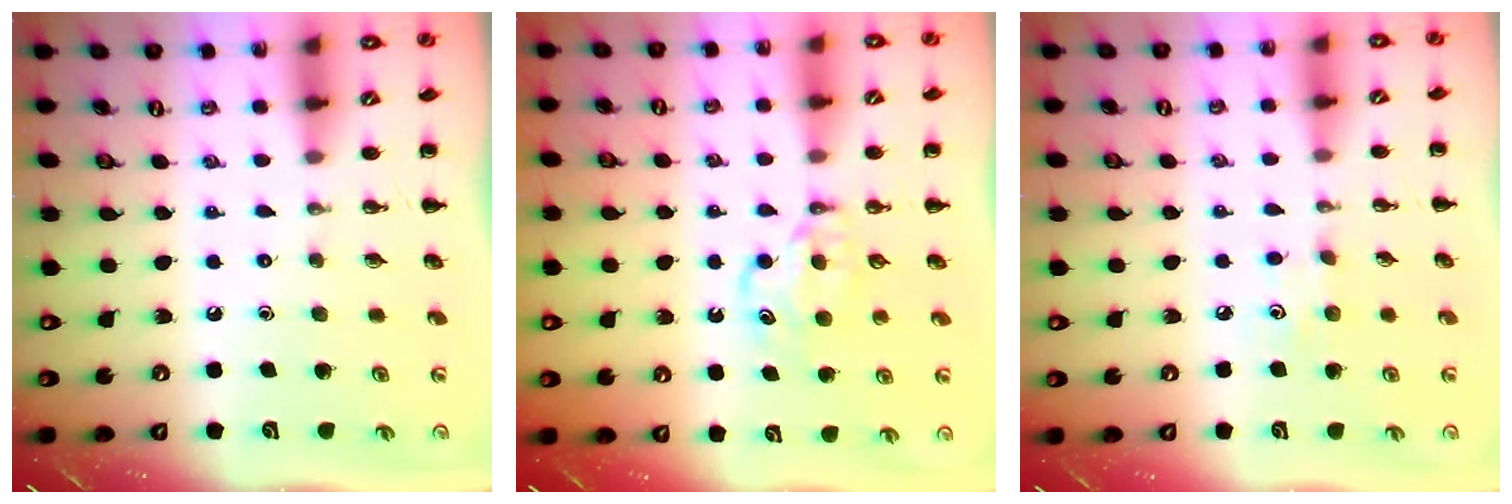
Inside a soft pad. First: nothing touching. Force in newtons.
{"total": 6.5, "press": 6.5, "slide": 0.6}
{"total": 3.5, "press": 3.3, "slide": 1.1}